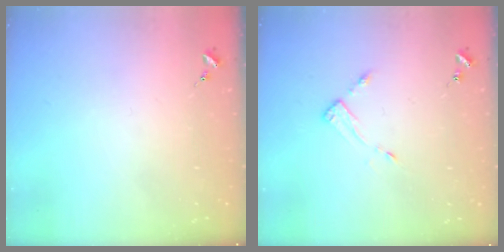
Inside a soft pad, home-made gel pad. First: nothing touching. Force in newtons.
{"total": 3.4, "press": 3.4, "slide": 0.4}